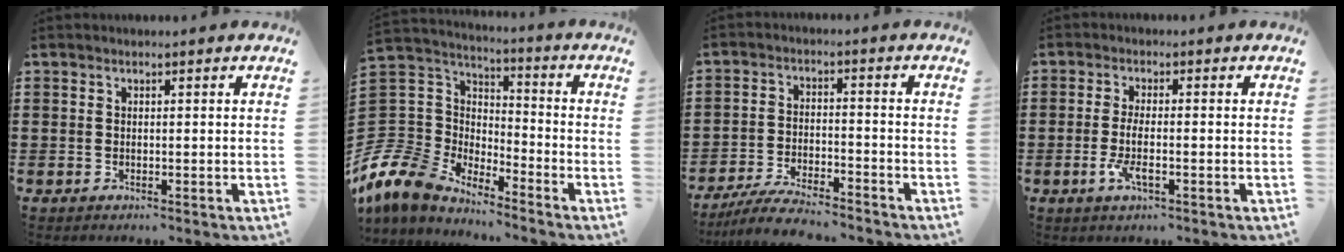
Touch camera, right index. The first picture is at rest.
{"total": 9.5, "force": [-7.8, 5.2, 1.4], "torque": [-0.092, -0.005, -0.163]}
{"total": 5.6, "force": [-5.4, 0.1, 1.7], "torque": [-0.040, -0.006, -0.107]}
{"total": 3.9, "force": [-1.4, 0.9, 3.6], "torque": [-0.090, -0.010, -0.033]}